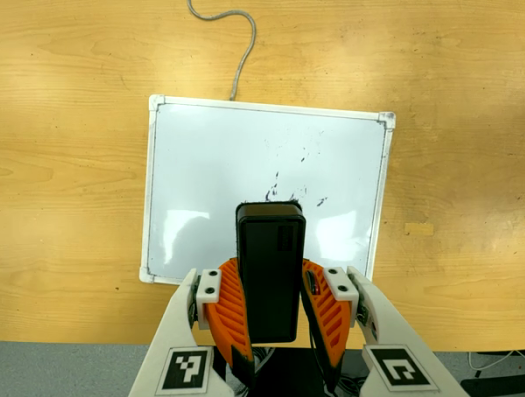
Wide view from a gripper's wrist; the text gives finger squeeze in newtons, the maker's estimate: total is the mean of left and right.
{"total": 6.8, "left": 6.0, "right": 7.5}